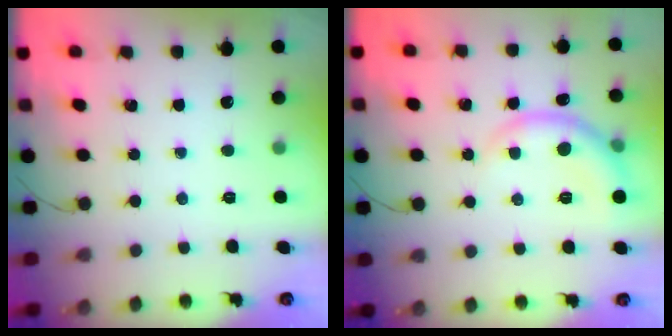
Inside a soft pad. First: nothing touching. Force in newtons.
{"total": 7.4, "press": 7.4, "slide": 0.8}